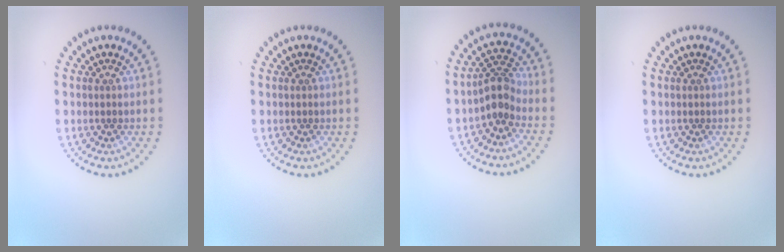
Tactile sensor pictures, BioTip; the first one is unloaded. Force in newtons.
{"total": 0.0}
{"total": 2.7, "press": 2.0, "slide": 1.8}
{"total": 0.0}